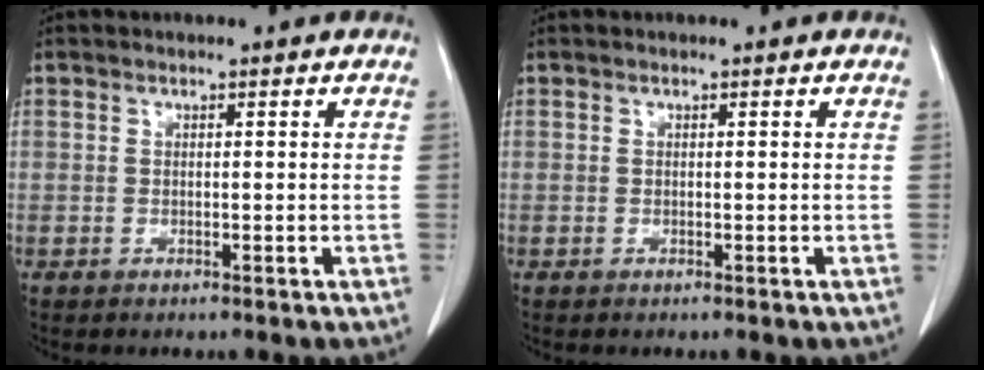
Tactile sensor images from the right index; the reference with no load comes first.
{"total": 0.0}